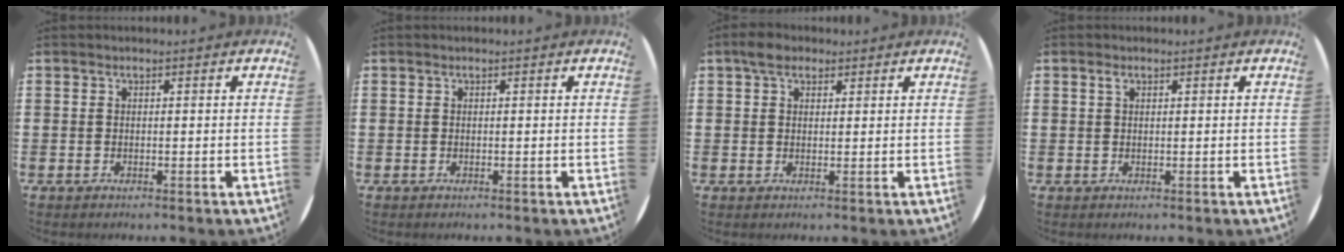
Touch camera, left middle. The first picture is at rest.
{"total": 0.0}
{"total": 2.8, "force": [2.0, 1.5, 1.2], "torque": [-0.011, 0.003, 0.033]}
{"total": 0.6, "force": [0.4, 0.3, 0.4], "torque": [-0.010, 0.002, 0.007]}